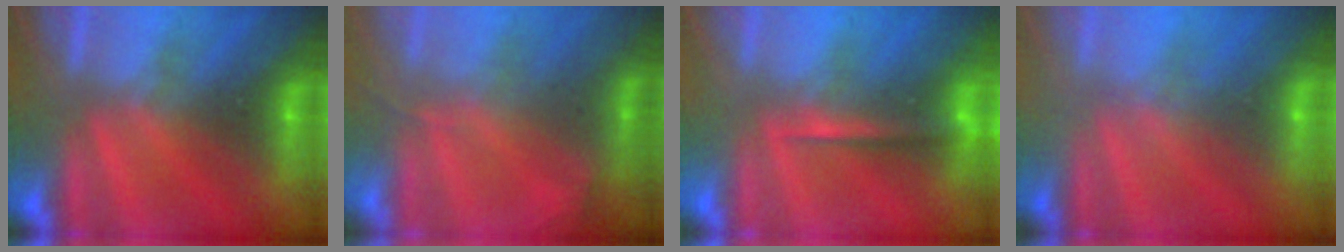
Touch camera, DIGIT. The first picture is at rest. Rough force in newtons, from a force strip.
{"total": 1.1}
{"total": 1.3}
{"total": 1.7}